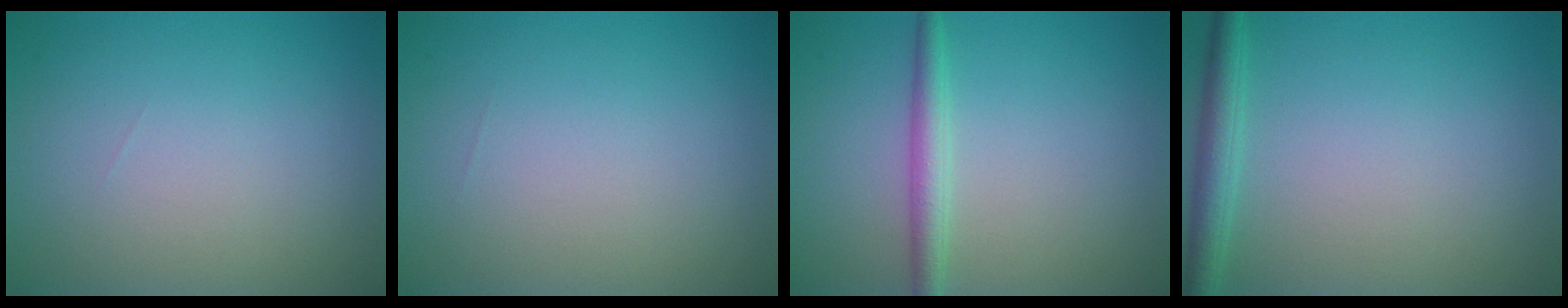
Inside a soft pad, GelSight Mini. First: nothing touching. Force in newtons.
{"total": 0.0}
{"total": 2.3, "press": 2.3, "slide": 0.0}
{"total": 2.5, "press": 2.5, "slide": 0.1}